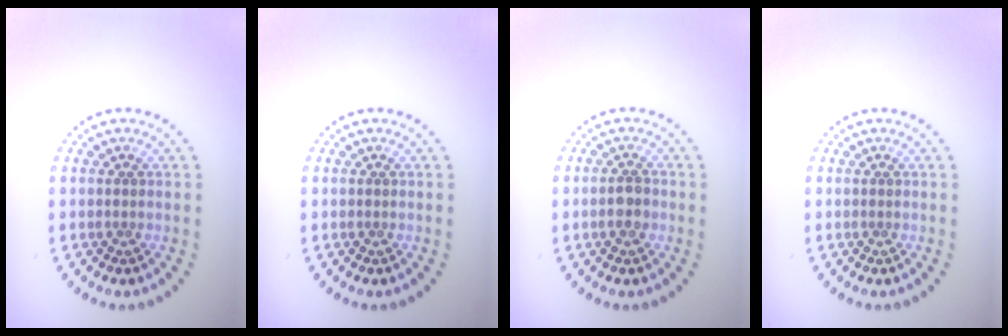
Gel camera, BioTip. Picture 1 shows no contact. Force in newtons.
{"total": 0.0}
{"total": 1.8, "press": 1.8, "slide": 0.4}
{"total": 0.0}